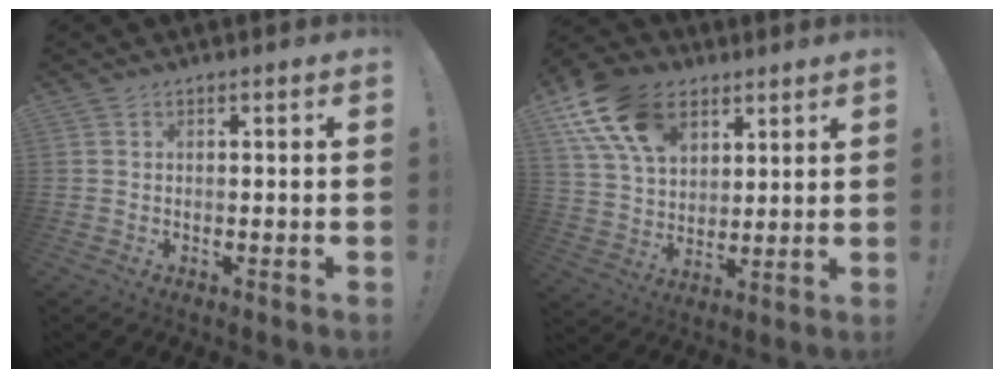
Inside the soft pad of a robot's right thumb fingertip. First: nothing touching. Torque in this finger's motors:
{"motor_torque": [1.16, 2.61, 0.29, -0.07, 0.29]}